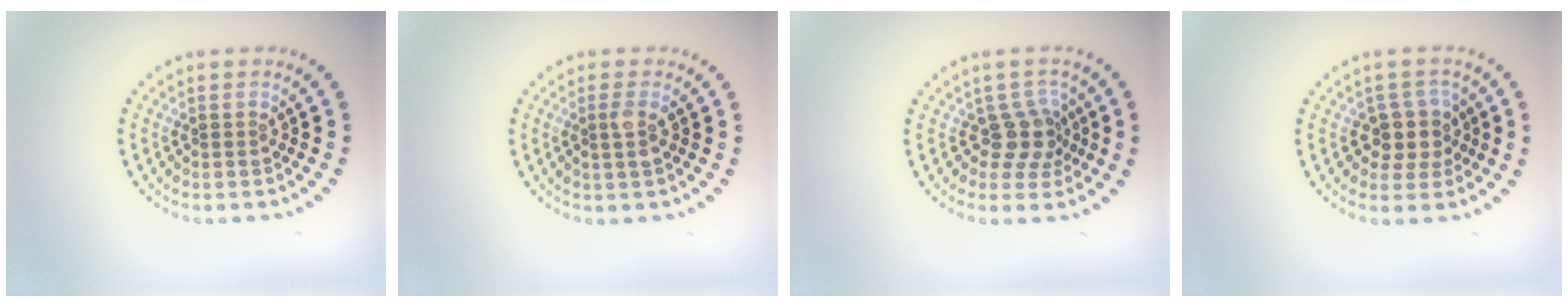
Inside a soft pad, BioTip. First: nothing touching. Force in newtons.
{"total": 1.4, "press": 1.2, "slide": 0.7}
{"total": 2.7, "press": 2.0, "slide": 1.8}
{"total": 2.8, "press": 2.6, "slide": 1.2}